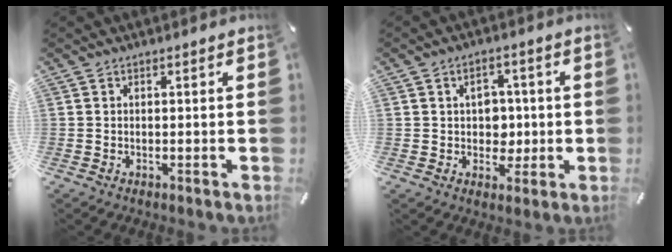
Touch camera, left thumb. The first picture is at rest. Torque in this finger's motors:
{"motor_torque": [0.04, -0.05, 0.05, 0.28, 0.05]}